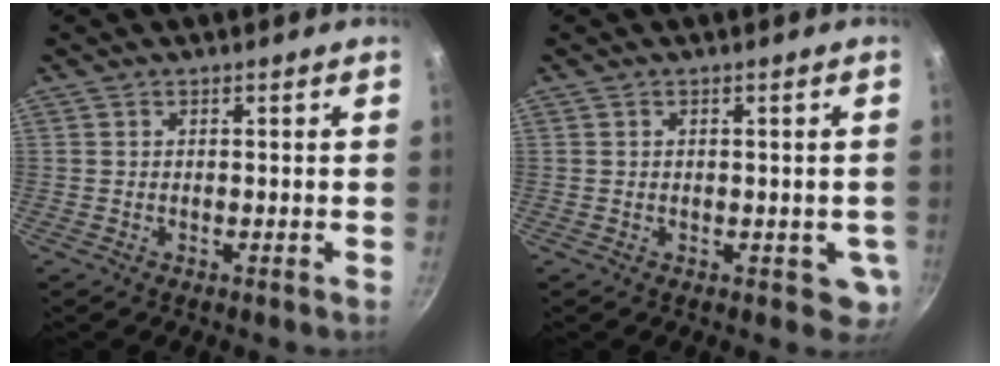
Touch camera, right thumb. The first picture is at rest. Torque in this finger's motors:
{"motor_torque": [-0.15, -0.05, 0.05, 0.43, -0.01]}